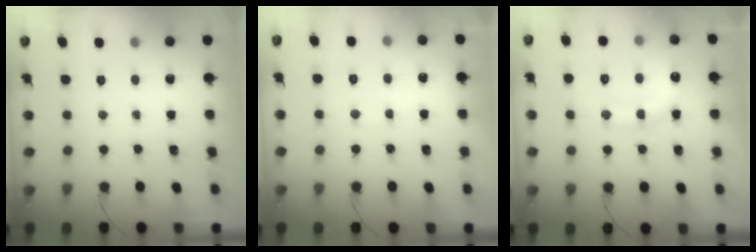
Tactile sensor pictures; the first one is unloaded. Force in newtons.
{"total": 6.6, "press": 6.5, "slide": 1.2}
{"total": 14.9, "press": 14.8, "slide": 1.5}